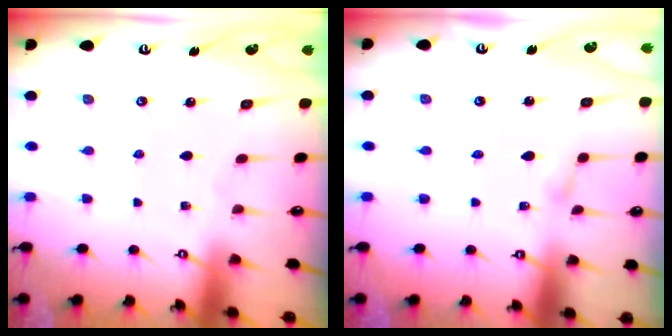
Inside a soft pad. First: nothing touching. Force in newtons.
{"total": 2.4, "press": 2.4, "slide": 0.3}